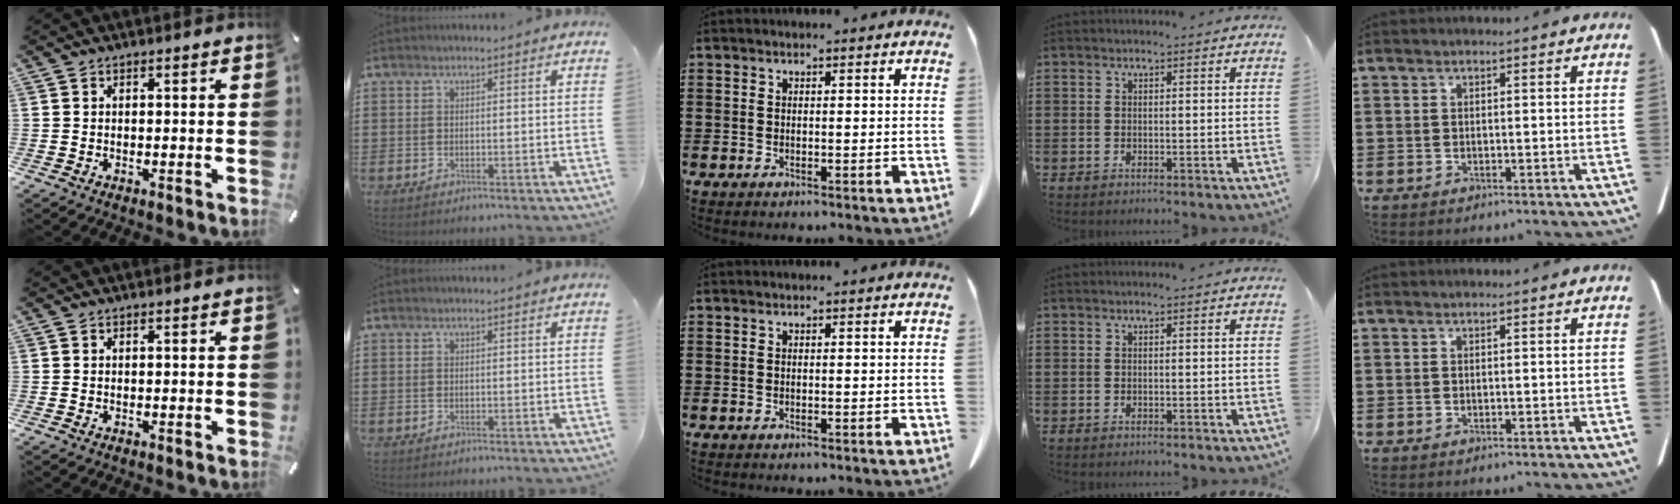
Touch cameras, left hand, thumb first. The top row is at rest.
{}